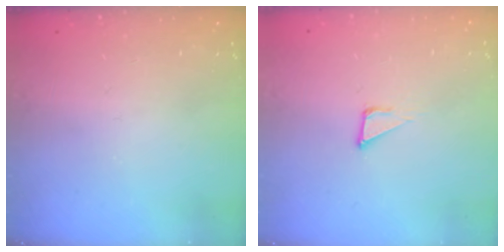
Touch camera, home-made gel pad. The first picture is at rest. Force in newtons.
{"total": 3.1, "press": 3.1, "slide": 0.2}